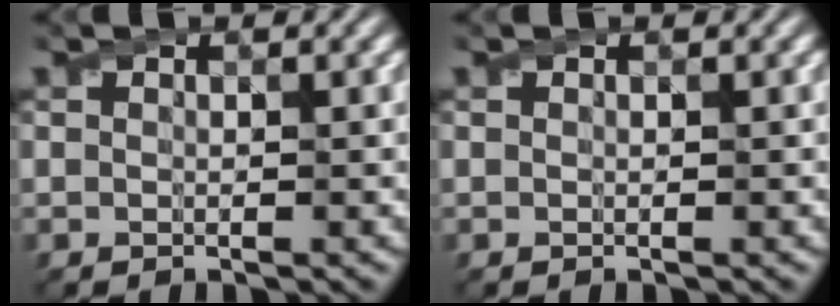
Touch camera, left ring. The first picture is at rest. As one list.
[{"total": 0.0}]